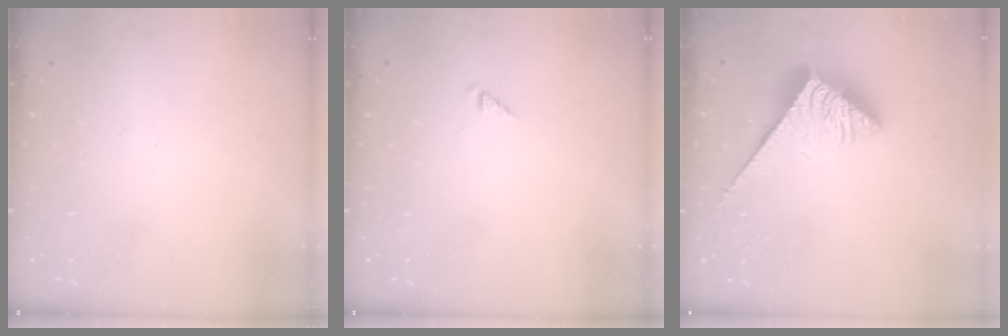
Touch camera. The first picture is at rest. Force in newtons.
{"total": 0.8, "press": 0.8, "slide": 0.2}
{"total": 3.8, "press": 3.8, "slide": 0.6}